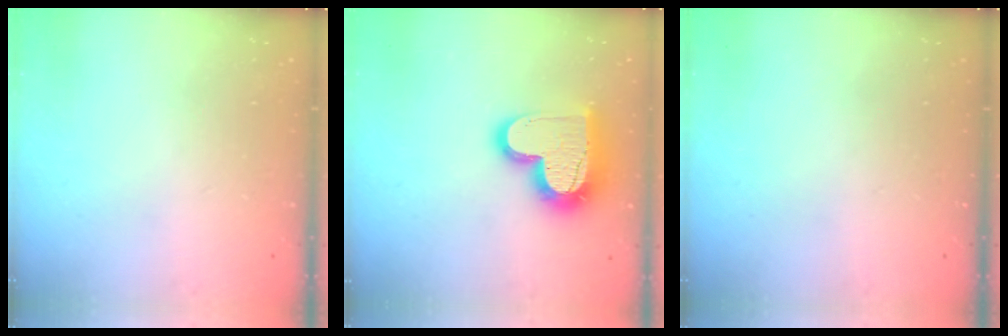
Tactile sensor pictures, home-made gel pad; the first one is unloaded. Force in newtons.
{"total": 17.7, "press": 17.7, "slide": 1.5}
{"total": 0.0}